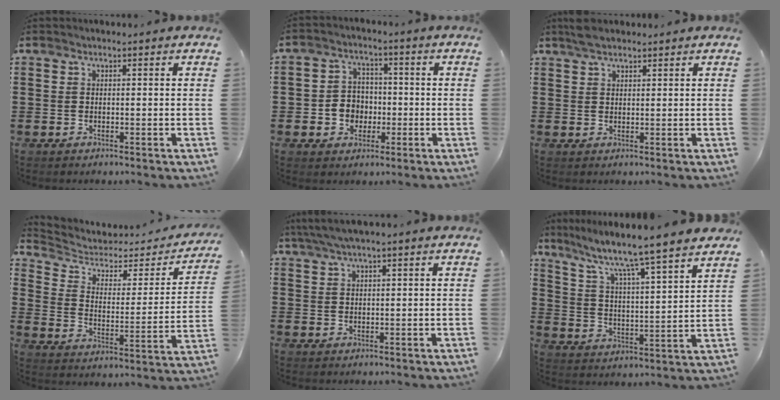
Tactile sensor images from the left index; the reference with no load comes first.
{"total": 4.7, "force": [-1.2, 4.3, 1.6], "torque": [-0.035, 0.009, -0.026]}
{"total": 2.8, "force": [2.4, 0.9, 1.3], "torque": [-0.029, 0.005, 0.044]}
{"total": 4.2, "force": [3.2, 2.3, 1.5], "torque": [-0.053, -0.020, 0.049]}
{"total": 2.8, "force": [2.0, 0.2, 2.0], "torque": [-0.040, 0.003, 0.036]}
{"total": 6.7, "force": [5.7, -1.0, 3.4], "torque": [-0.091, -0.053, 0.086]}